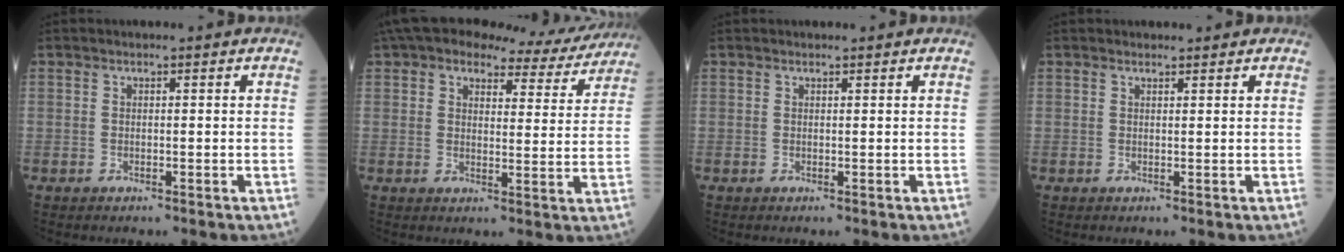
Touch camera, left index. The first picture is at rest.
{"total": 13.0, "force": [11.4, 4.1, 4.6], "torque": [-0.055, 0.016, 0.134]}
{"total": 1.0, "force": [0.9, 0.0, 0.2], "torque": [-0.010, 0.003, 0.013]}
{"total": 1.6, "force": [1.6, 0.4, 0.3], "torque": [-0.012, 0.006, 0.019]}